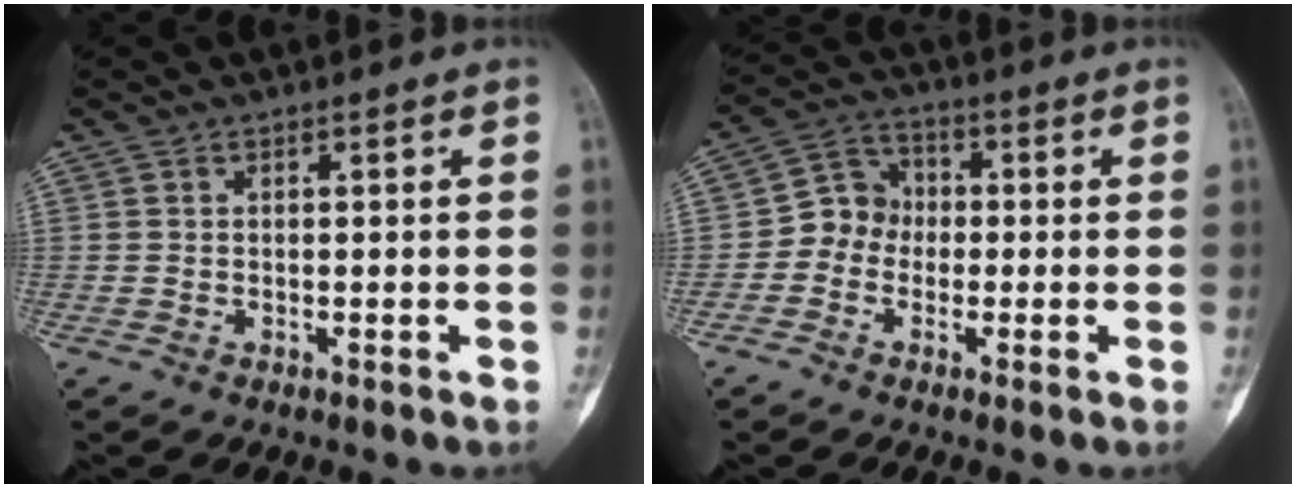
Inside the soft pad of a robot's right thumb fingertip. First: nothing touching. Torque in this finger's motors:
{"motor_torque": [0.07, -0.02, 0.07, -0.07, 0.06]}